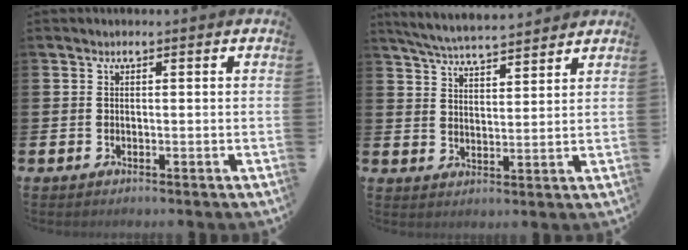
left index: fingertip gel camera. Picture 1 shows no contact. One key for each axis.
{"total": 5.7, "fx": 5.6, "fy": 0.3, "fz": 1.1, "tx": -0.042, "ty": -0.028, "tz": 0.100}